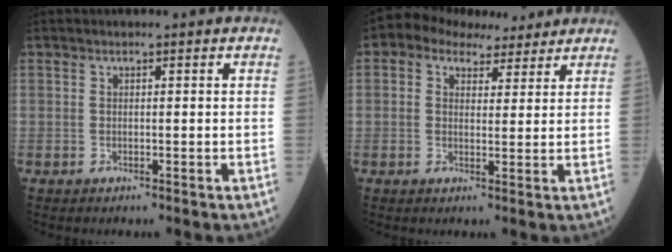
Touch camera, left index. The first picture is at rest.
{"total": 7.2, "force": [5.4, 4.0, 2.6], "torque": [-0.044, 0.032, 0.081]}